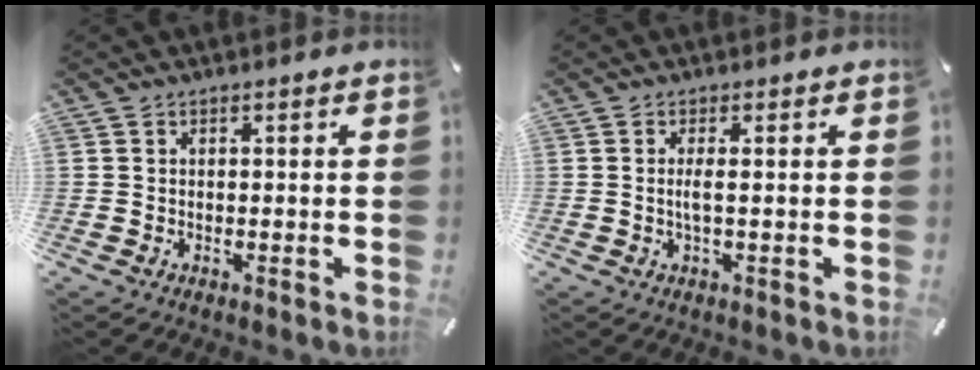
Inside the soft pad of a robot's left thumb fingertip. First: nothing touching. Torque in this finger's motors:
{"motor_torque": [0.01, 0.00, -0.01, -0.01, 0.13]}